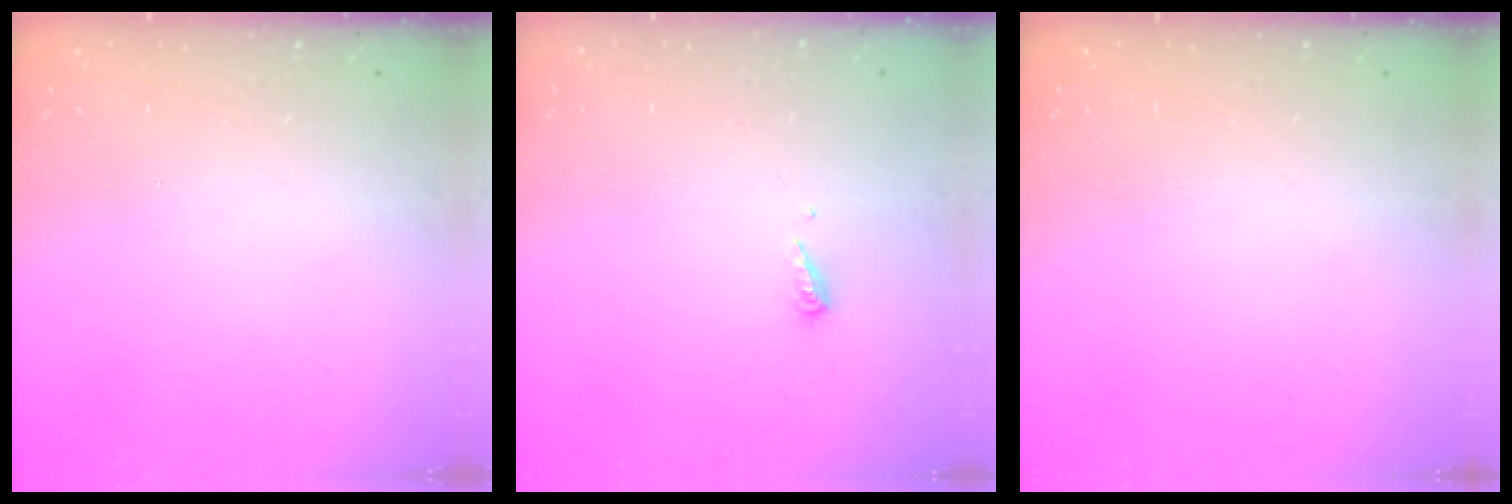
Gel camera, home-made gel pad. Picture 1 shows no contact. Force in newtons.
{"total": 4.8, "press": 4.8, "slide": 0.5}
{"total": 0.0}